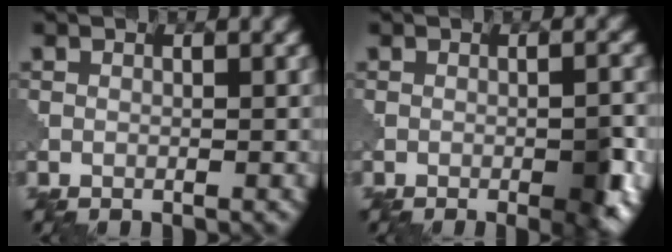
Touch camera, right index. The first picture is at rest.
{"total": 3.6, "force": [-1.4, 0.8, 3.2], "torque": [-0.051, -0.002, -0.019]}